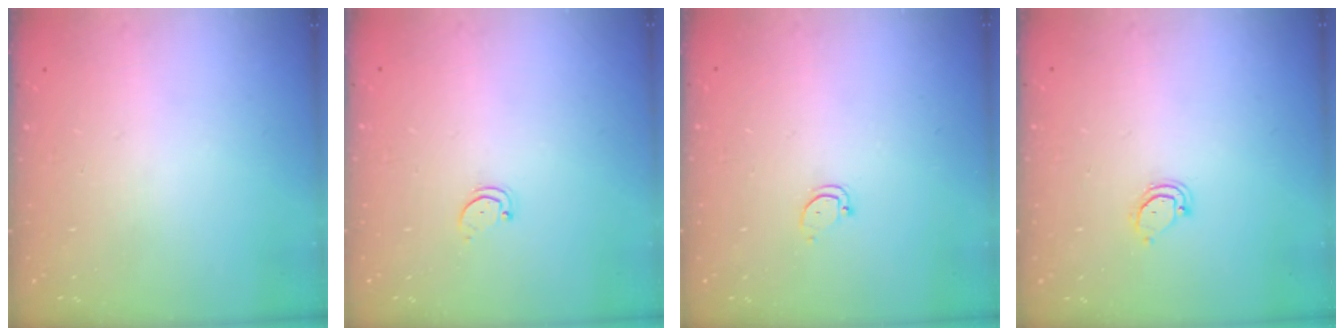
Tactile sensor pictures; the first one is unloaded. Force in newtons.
{"total": 1.6, "press": 1.6, "slide": 0.4}
{"total": 2.9, "press": 2.9, "slide": 0.2}
{"total": 3.4, "press": 3.4, "slide": 0.6}